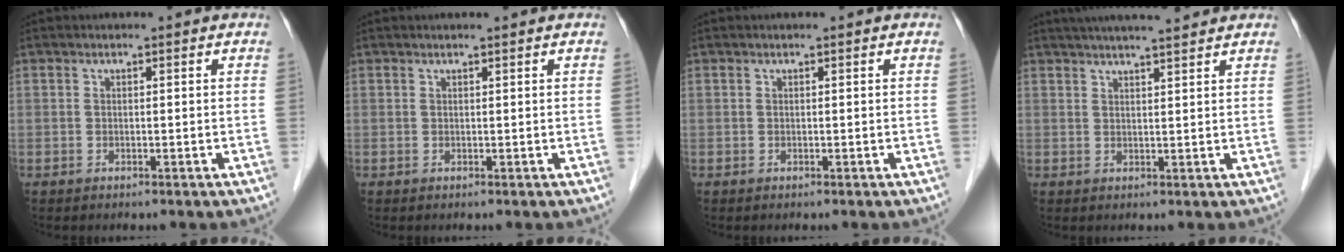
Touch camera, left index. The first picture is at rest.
{"total": 0.7, "force": [0.6, -0.1, 0.3], "torque": [-0.008, 0.004, 0.011]}
{"total": 0.0}
{"total": 9.1, "force": [8.0, 0.6, 4.3], "torque": [-0.067, 0.026, 0.110]}